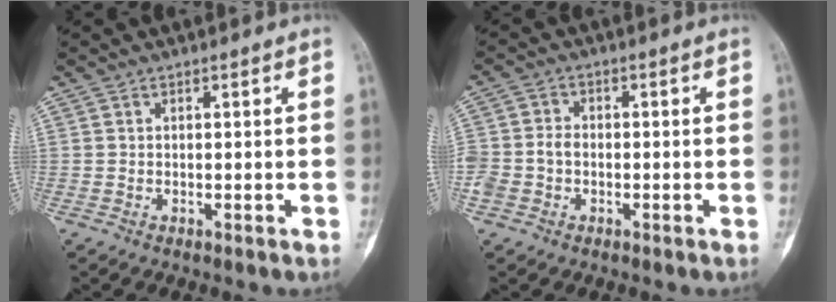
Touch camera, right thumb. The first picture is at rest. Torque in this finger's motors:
{"motor_torque": [0.10, 0.04, 0.54, -0.11, 0.04]}